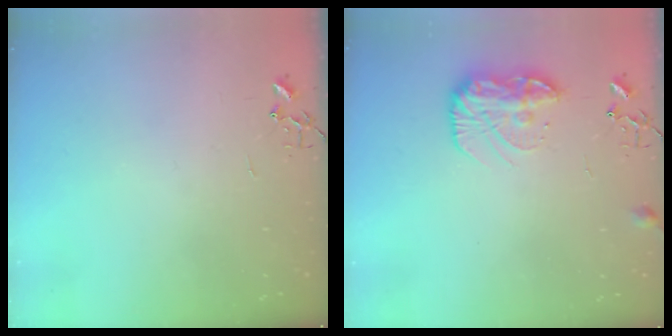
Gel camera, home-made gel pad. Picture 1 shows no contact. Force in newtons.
{"total": 12.8, "press": 12.8, "slide": 0.7}